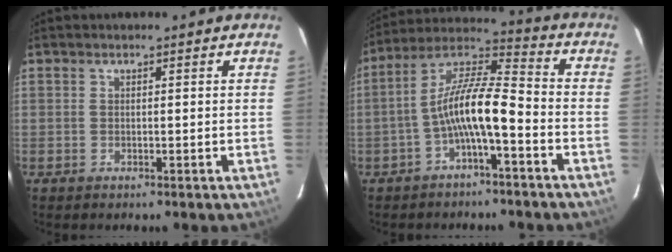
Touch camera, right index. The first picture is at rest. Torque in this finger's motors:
{"motor_torque": [1.46, -0.68, 1.00, 0.21]}